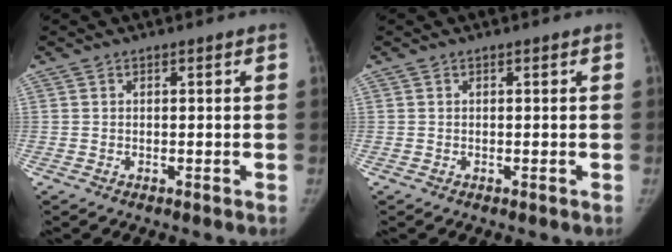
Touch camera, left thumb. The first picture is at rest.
{"total": 0.0}